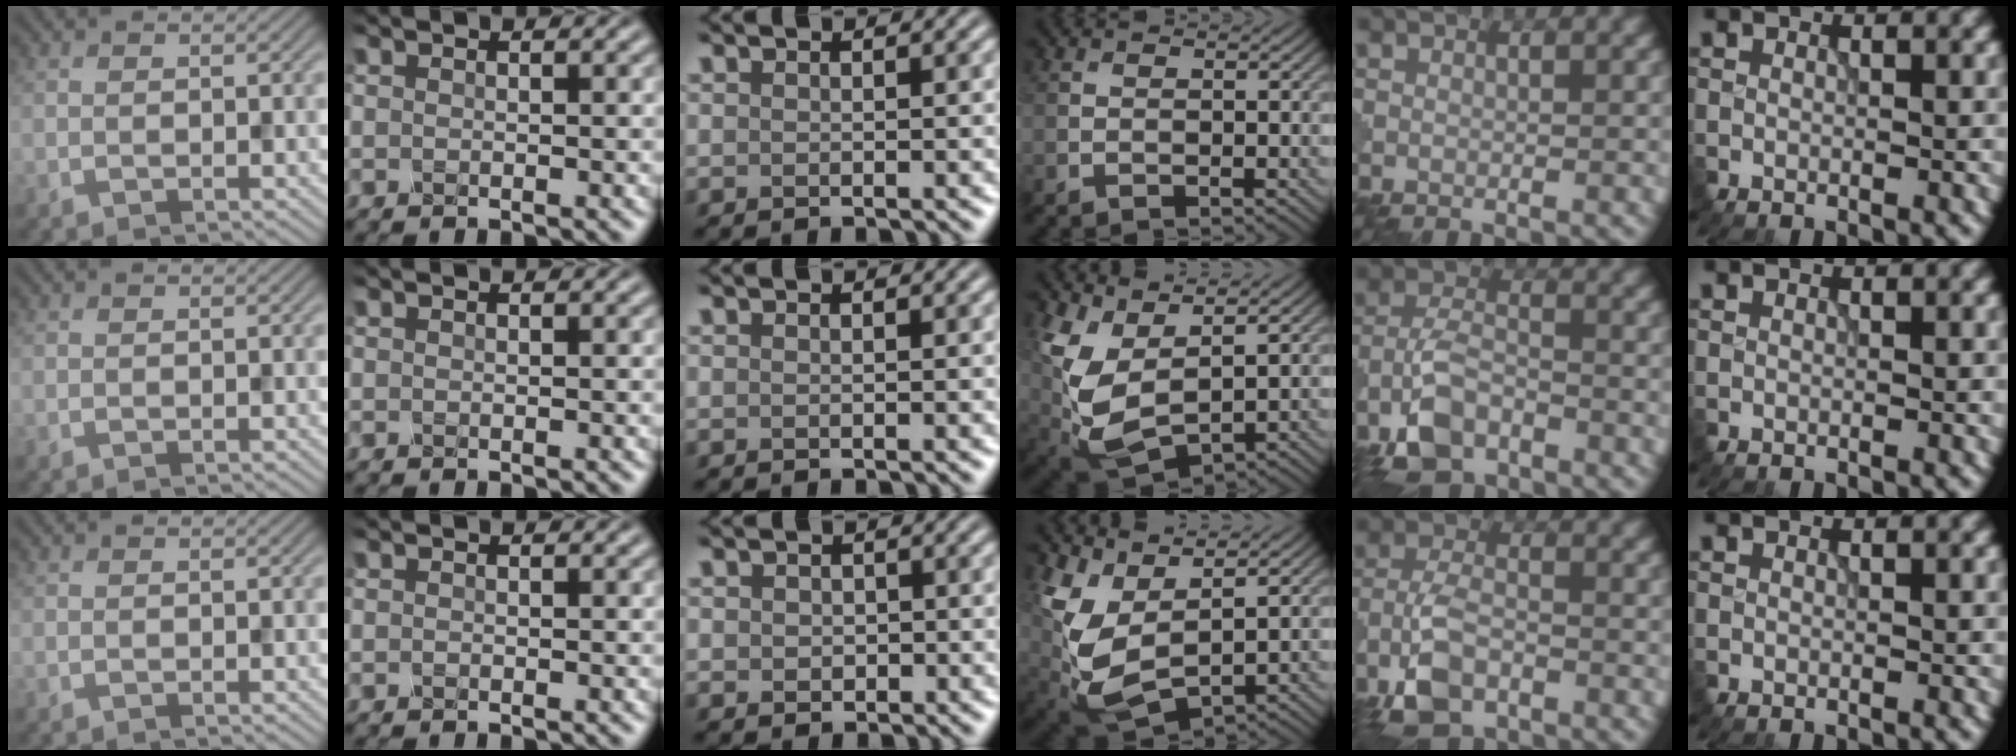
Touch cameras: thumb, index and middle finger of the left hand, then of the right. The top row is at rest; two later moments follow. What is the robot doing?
{"motion": "insert", "object": "pin"}